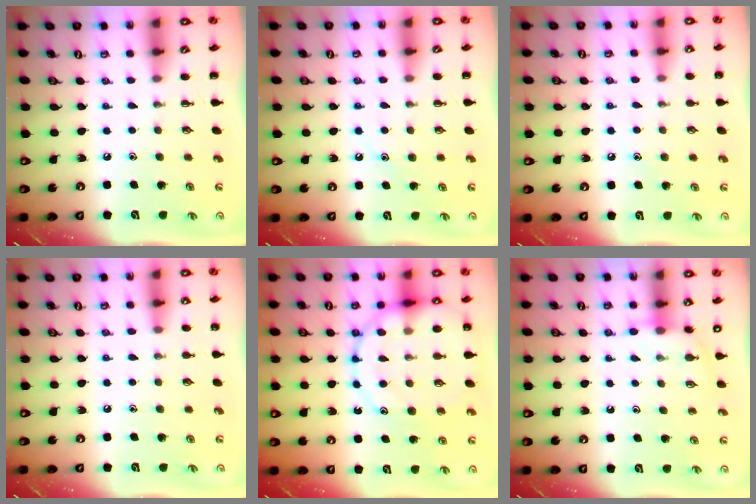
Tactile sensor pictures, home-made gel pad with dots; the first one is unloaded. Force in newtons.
{"total": 7.8, "press": 7.8, "slide": 1.1}
{"total": 6.0, "press": 5.7, "slide": 1.6}
{"total": 5.8, "press": 5.4, "slide": 1.9}
{"total": 16.6, "press": 16.5, "slide": 2.2}
{"total": 5.3, "press": 5.3, "slide": 0.6}